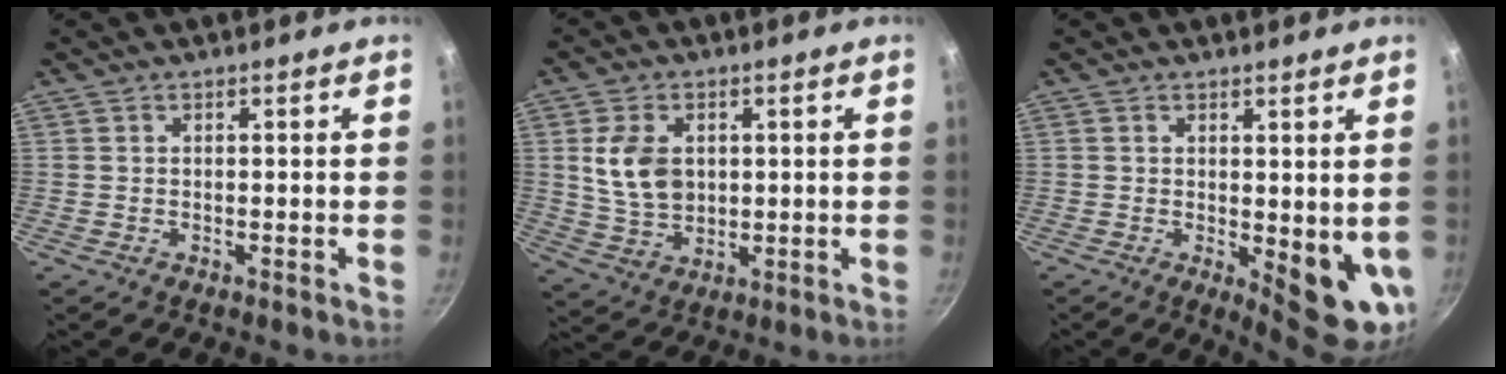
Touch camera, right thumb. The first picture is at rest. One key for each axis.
{"total": 9.2, "fx": 1.6, "fy": 6.6, "fz": 6.2, "tx": -0.101, "ty": -0.010, "tz": 0.035}
{"total": 8.6, "fx": 0.1, "fy": 3.3, "fz": 7.9, "tx": -0.092, "ty": -0.016, "tz": 0.008}